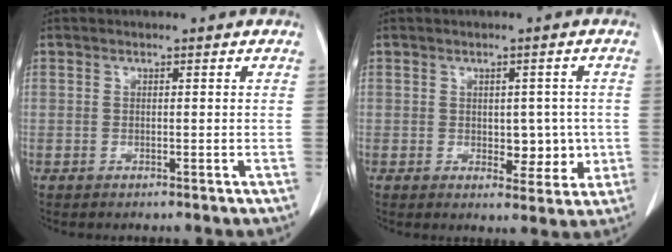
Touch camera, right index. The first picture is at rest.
{"total": 5.1, "force": [-0.2, 3.1, 4.0], "torque": [-0.037, 0.003, 0.008]}